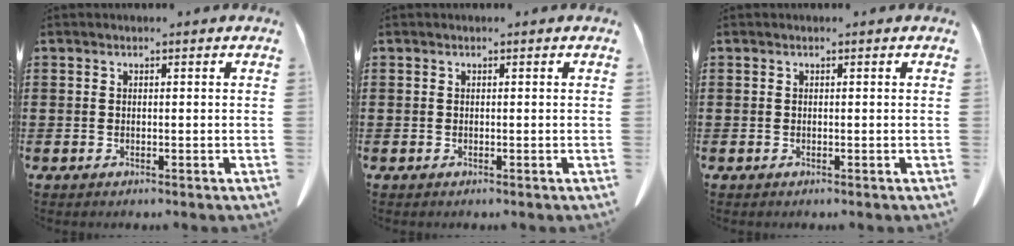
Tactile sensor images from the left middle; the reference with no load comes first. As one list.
[{"total": 0.0}, {"total": 0.0}]